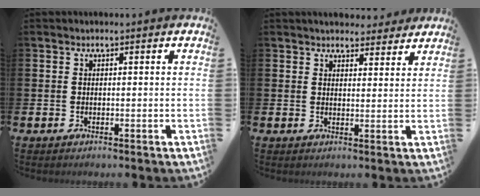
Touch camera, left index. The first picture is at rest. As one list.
[{"total": 3.8, "force": [3.7, 0.9, 0.1], "torque": [-0.001, -0.019, 0.067]}]